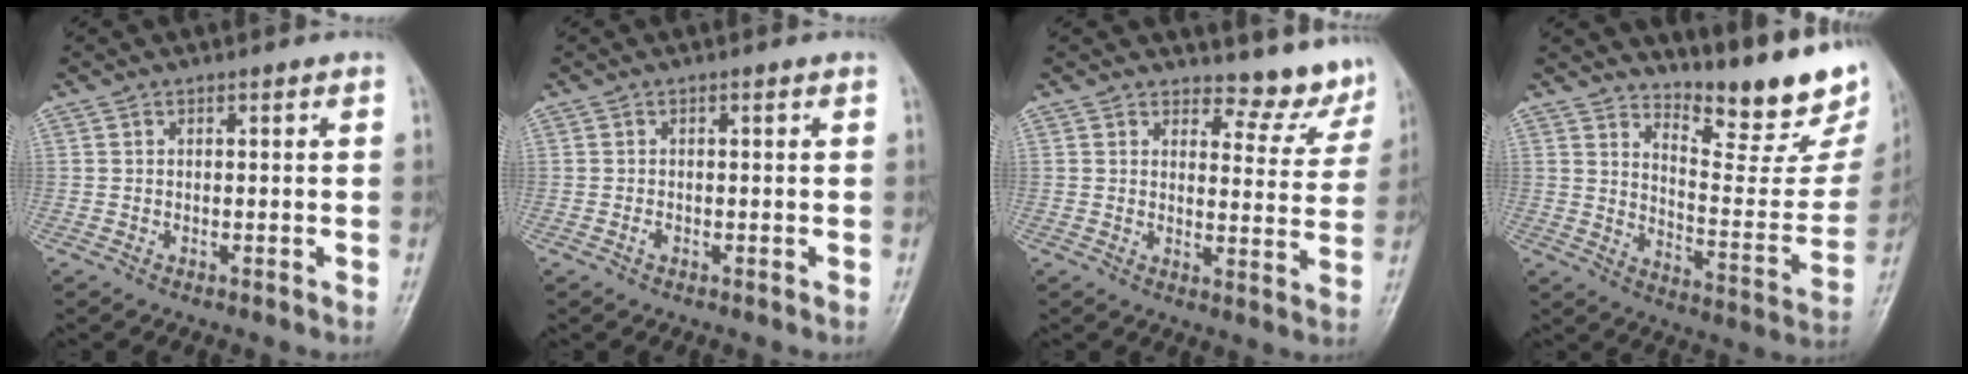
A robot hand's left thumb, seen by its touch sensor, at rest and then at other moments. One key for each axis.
{"total": 0.7, "fx": -0.3, "fy": 0.4, "fz": 0.5, "tx": -0.007, "ty": 0.000, "tz": -0.005}
{"total": 7.2, "fx": 6.8, "fy": 2.3, "fz": 0.1, "tx": 0.024, "ty": -0.070, "tz": 0.075}
{"total": 18.5, "fx": 15.3, "fy": 4.6, "fz": 9.3, "tx": -0.091, "ty": -0.133, "tz": 0.210}